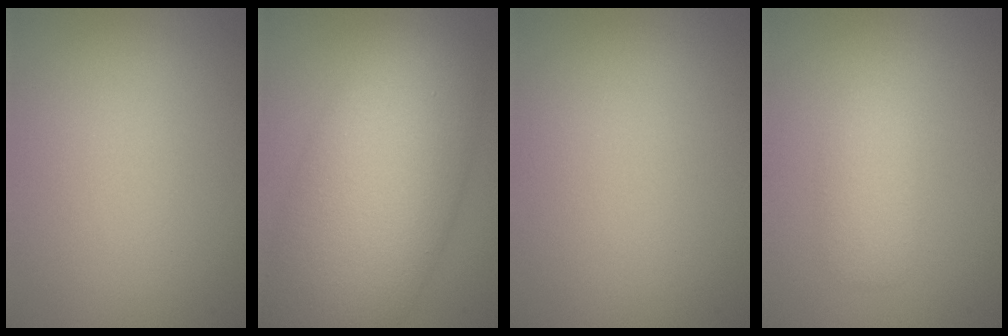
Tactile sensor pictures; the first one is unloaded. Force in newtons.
{"total": 12.0, "press": 11.9, "slide": 0.6}
{"total": 0.0}
{"total": 2.0, "press": 2.0, "slide": 0.2}